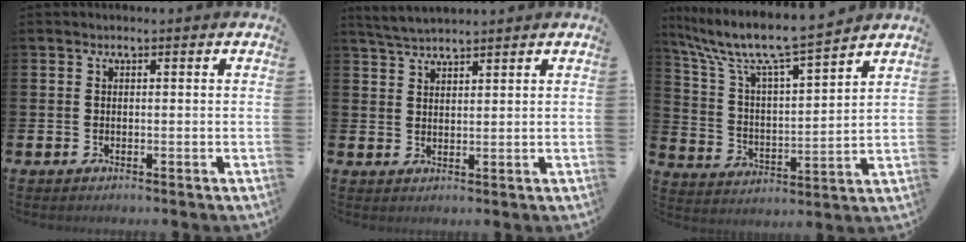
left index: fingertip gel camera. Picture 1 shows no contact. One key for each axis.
{"total": 3.5, "fx": 3.4, "fy": 0.3, "fz": 0.8, "tx": -0.023, "ty": -0.010, "tz": 0.063}
{"total": 9.9, "fx": 8.9, "fy": 1.0, "fz": 4.2, "tx": -0.124, "ty": -0.054, "tz": 0.151}